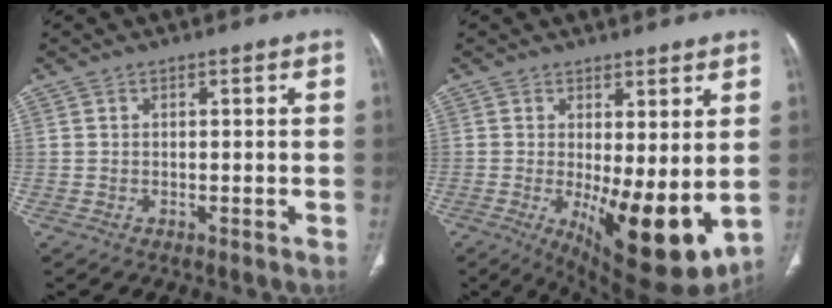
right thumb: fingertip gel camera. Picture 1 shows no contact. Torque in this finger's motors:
{"motor_torque": [2.61, 2.40, 1.24, 0.58, 0.41]}